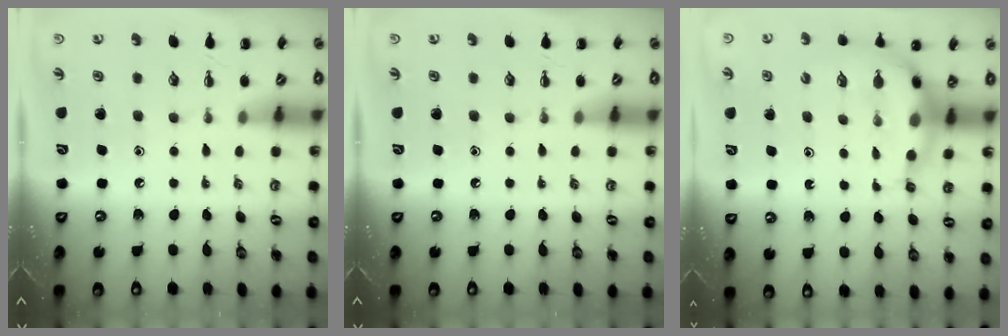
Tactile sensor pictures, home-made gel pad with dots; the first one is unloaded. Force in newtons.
{"total": 0.0}
{"total": 7.1, "press": 6.9, "slide": 1.6}